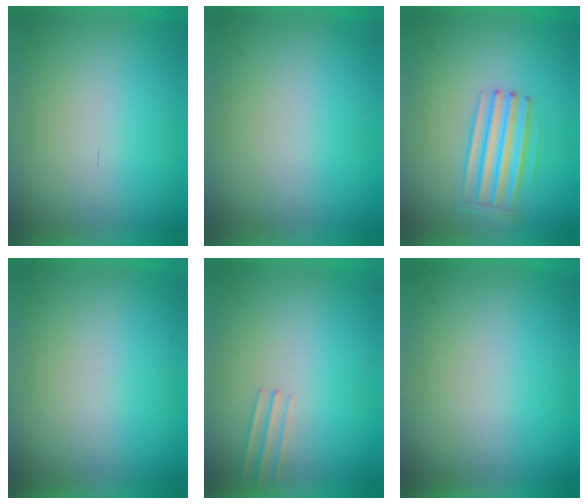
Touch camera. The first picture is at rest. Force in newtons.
{"total": 1.0}
{"total": 2.9}
{"total": 0.0}
{"total": 1.0}
{"total": 0.0}